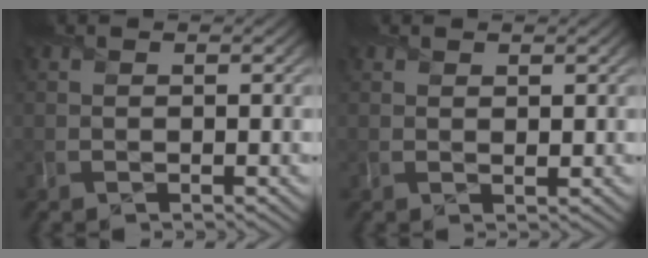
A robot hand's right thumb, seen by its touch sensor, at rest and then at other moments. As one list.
[{"total": 0.8, "force": [0.6, 0.3, 0.4], "torque": [-0.008, -0.002, 0.011]}]